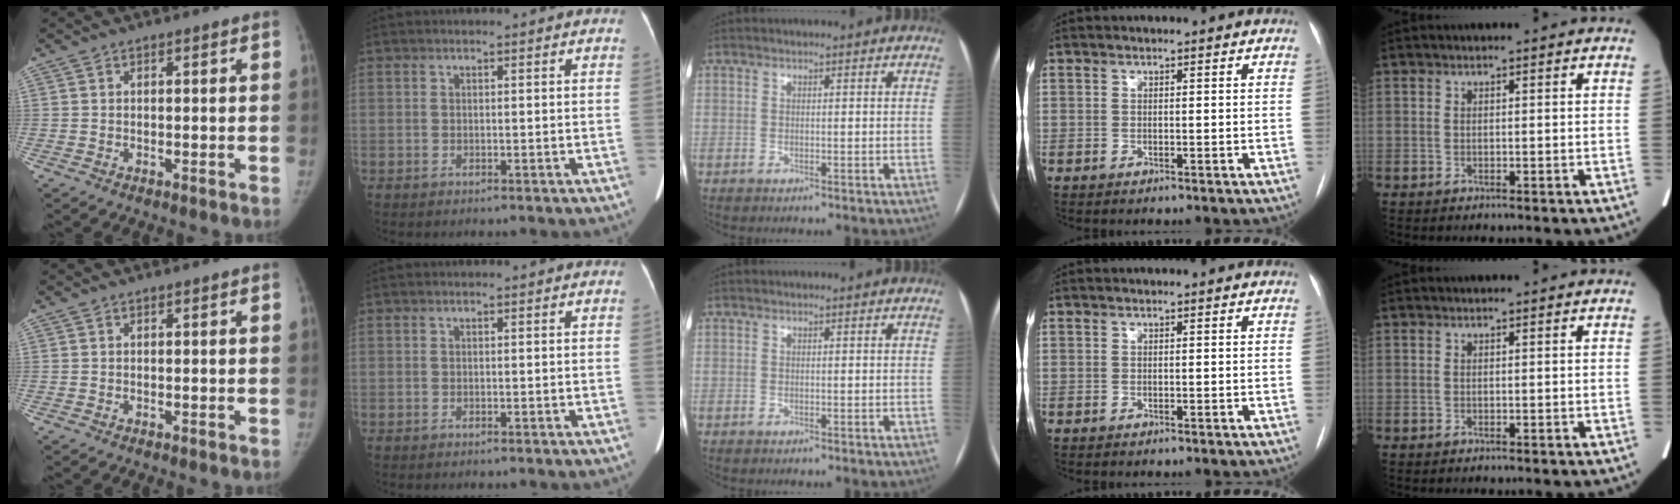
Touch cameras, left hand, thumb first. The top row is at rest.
{}